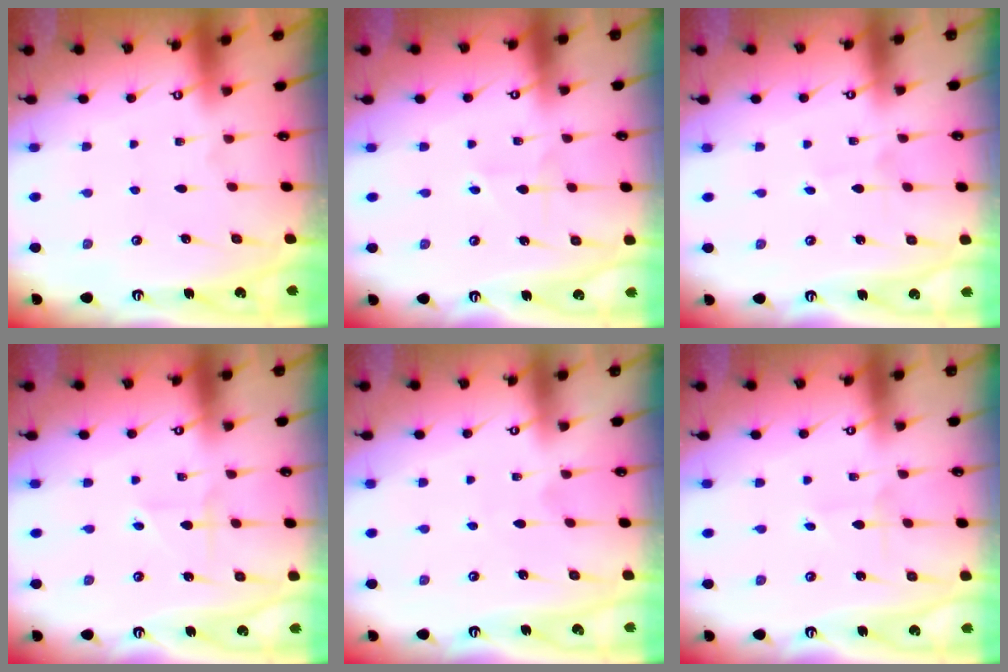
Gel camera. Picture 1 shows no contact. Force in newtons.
{"total": 2.4, "press": 2.4, "slide": 0.2}
{"total": 0.5, "press": 0.5, "slide": 0.0}
{"total": 2.9, "press": 2.9, "slide": 0.3}
{"total": 2.5, "press": 2.5, "slide": 0.2}
{"total": 1.6, "press": 1.6, "slide": 0.2}